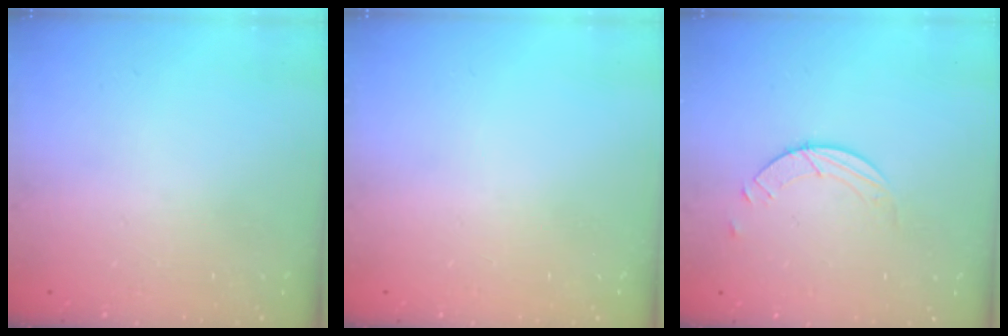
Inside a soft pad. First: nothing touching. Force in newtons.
{"total": 0.0}
{"total": 2.6, "press": 2.6, "slide": 0.3}